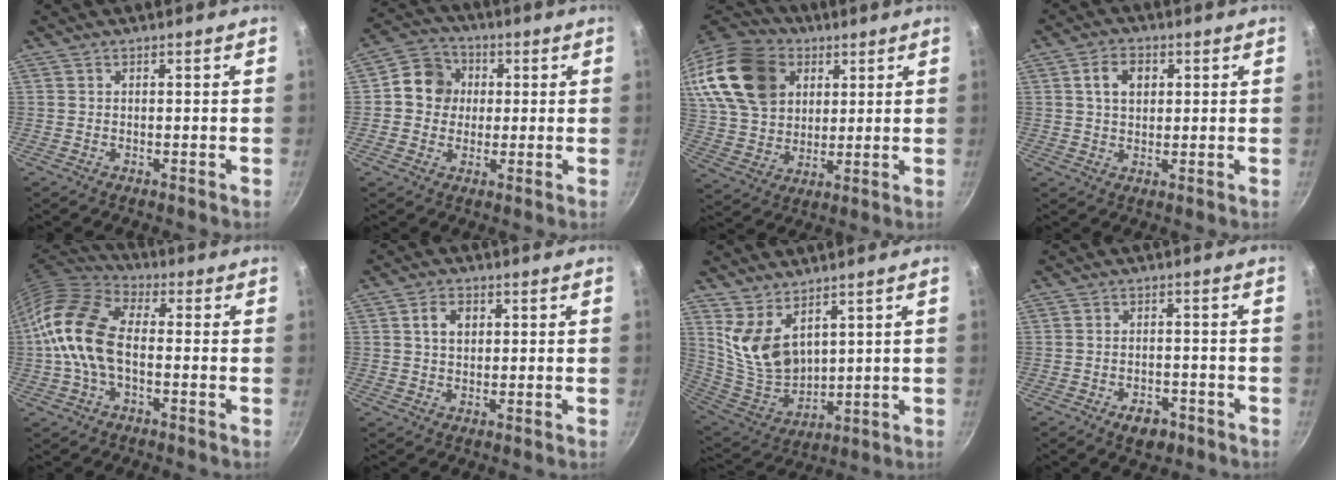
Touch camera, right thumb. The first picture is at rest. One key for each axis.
{"total": 7.4, "fx": 0.9, "fy": 6.7, "fz": 3.1, "tx": -0.019, "ty": 0.011, "tz": -0.003}
{"total": 23.5, "fx": 9.4, "fy": 17.1, "fz": 13.1, "tx": -0.248, "ty": 0.000, "tz": 0.179}
{"total": 5.6, "fx": 1.5, "fy": 4.0, "fz": 3.7, "tx": -0.045, "ty": 0.004, "tz": 0.025}
{"total": 14.0, "fx": -1.3, "fy": 8.3, "fz": 11.2, "tx": -0.206, "ty": 0.037, "tz": -0.044}
{"total": 4.2, "fx": 1.1, "fy": 3.0, "fz": 2.8, "tx": -0.032, "ty": 0.002, "tz": 0.019}
{"total": 10.7, "fx": 5.9, "fy": 6.0, "fz": 6.7, "tx": -0.110, "ty": -0.067, "tz": 0.135}
{"total": 5.1, "fx": -3.0, "fy": 3.0, "fz": 2.9, "tx": -0.033, "ty": 0.021, "tz": -0.037}